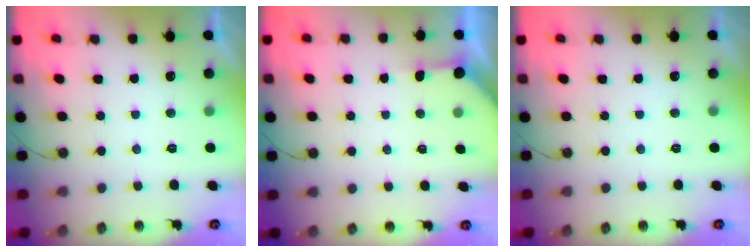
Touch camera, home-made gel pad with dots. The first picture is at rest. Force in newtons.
{"total": 2.1, "press": 2.1, "slide": 0.3}
{"total": 0.0}